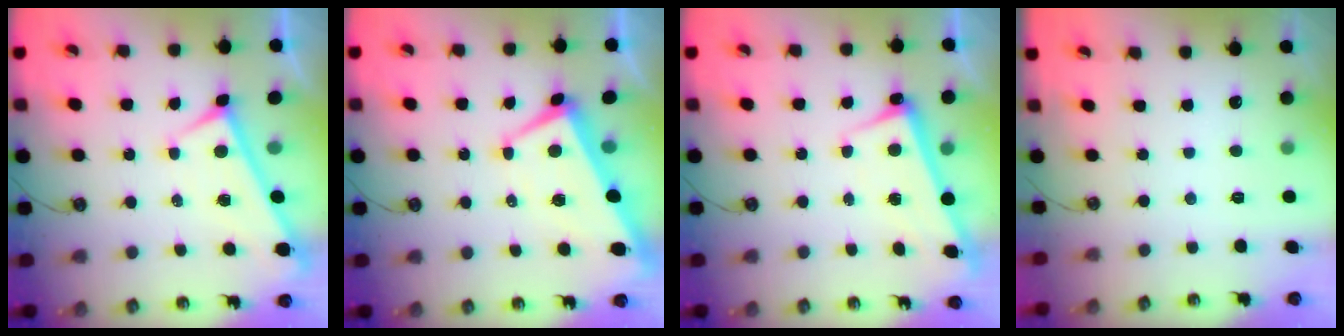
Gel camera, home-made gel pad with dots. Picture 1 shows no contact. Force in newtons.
{"total": 2.1, "press": 1.9, "slide": 0.9}
{"total": 2.7, "press": 2.6, "slide": 0.5}
{"total": 0.0}